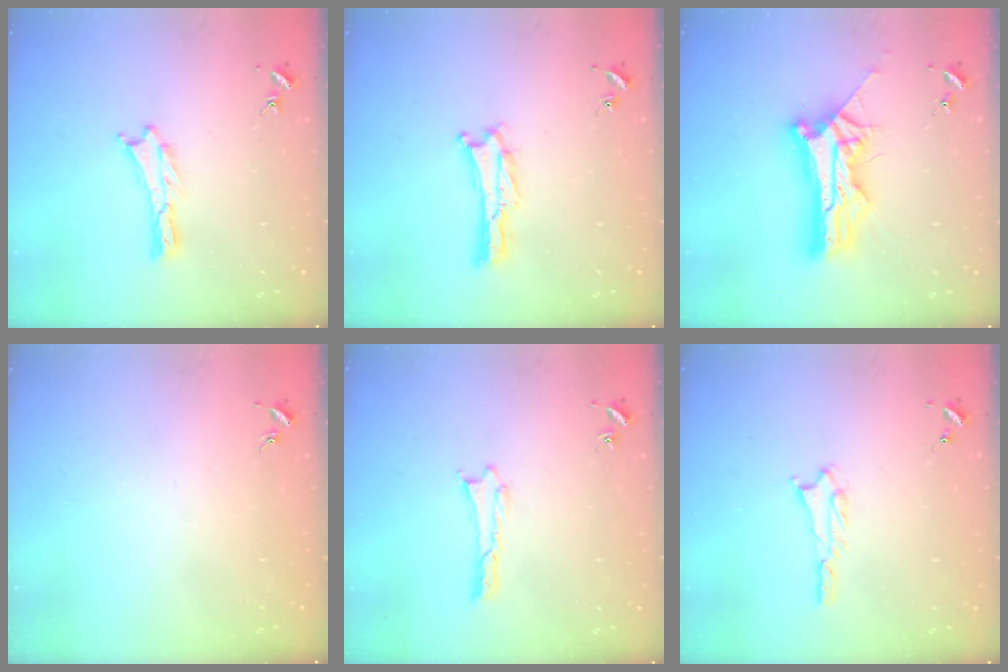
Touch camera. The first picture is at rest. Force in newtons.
{"total": 0.0}
{"total": 12.6, "press": 12.6, "slide": 1.2}
{"total": 0.0}
{"total": 0.0}
{"total": 1.8, "press": 1.8, "slide": 0.2}